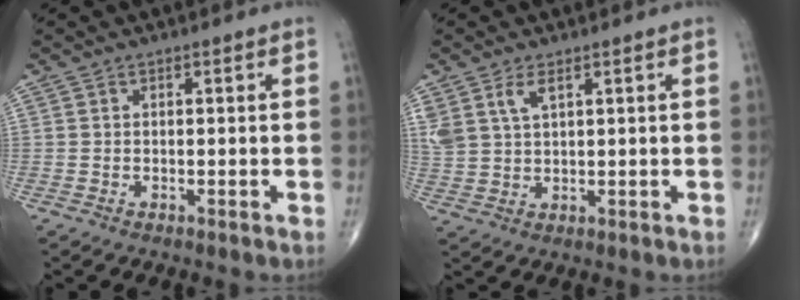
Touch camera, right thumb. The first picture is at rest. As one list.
[{"total": 5.8, "force": [3.0, 2.9, 4.0], "torque": [-0.091, -0.005, 0.068]}]